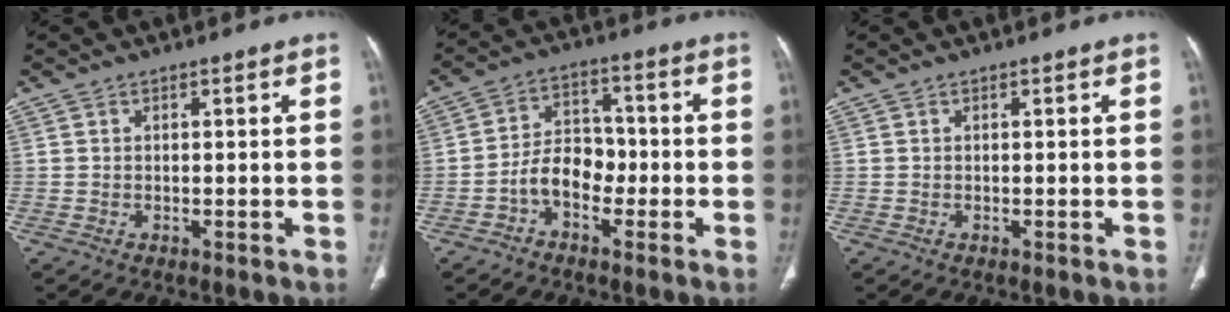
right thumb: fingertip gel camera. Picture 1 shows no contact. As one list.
[{"total": 7.3, "force": [-2.8, 4.9, 4.6], "torque": [-0.057, 0.036, -0.062]}, {"total": 0.0}]